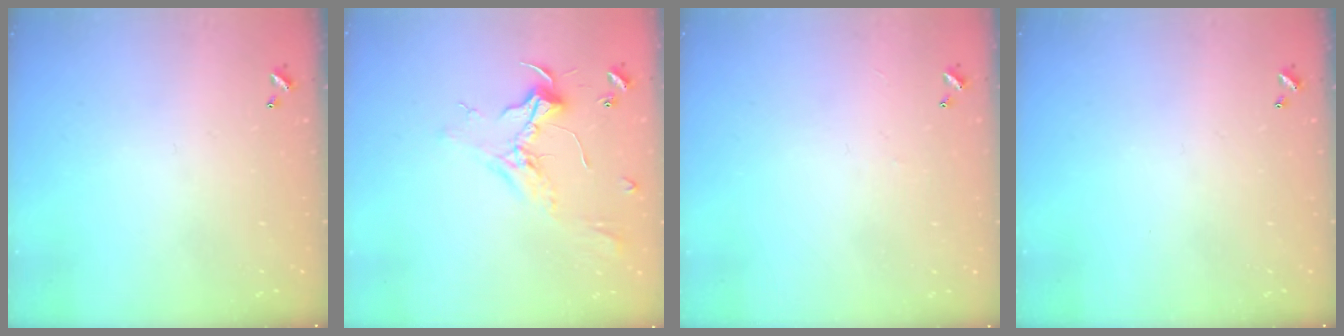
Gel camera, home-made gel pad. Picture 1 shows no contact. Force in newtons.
{"total": 2.4, "press": 2.3, "slide": 0.7}
{"total": 0.7, "press": 0.5, "slide": 0.6}
{"total": 0.0}